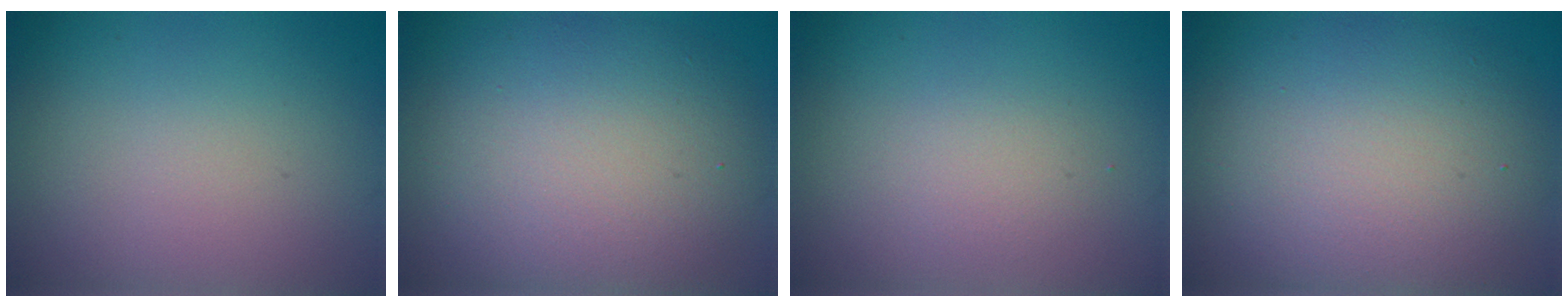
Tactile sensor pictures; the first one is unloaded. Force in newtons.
{"total": 9.7, "press": 9.7, "slide": 0.9}
{"total": 1.4, "press": 1.4, "slide": 0.0}
{"total": 9.5, "press": 9.5, "slide": 0.5}